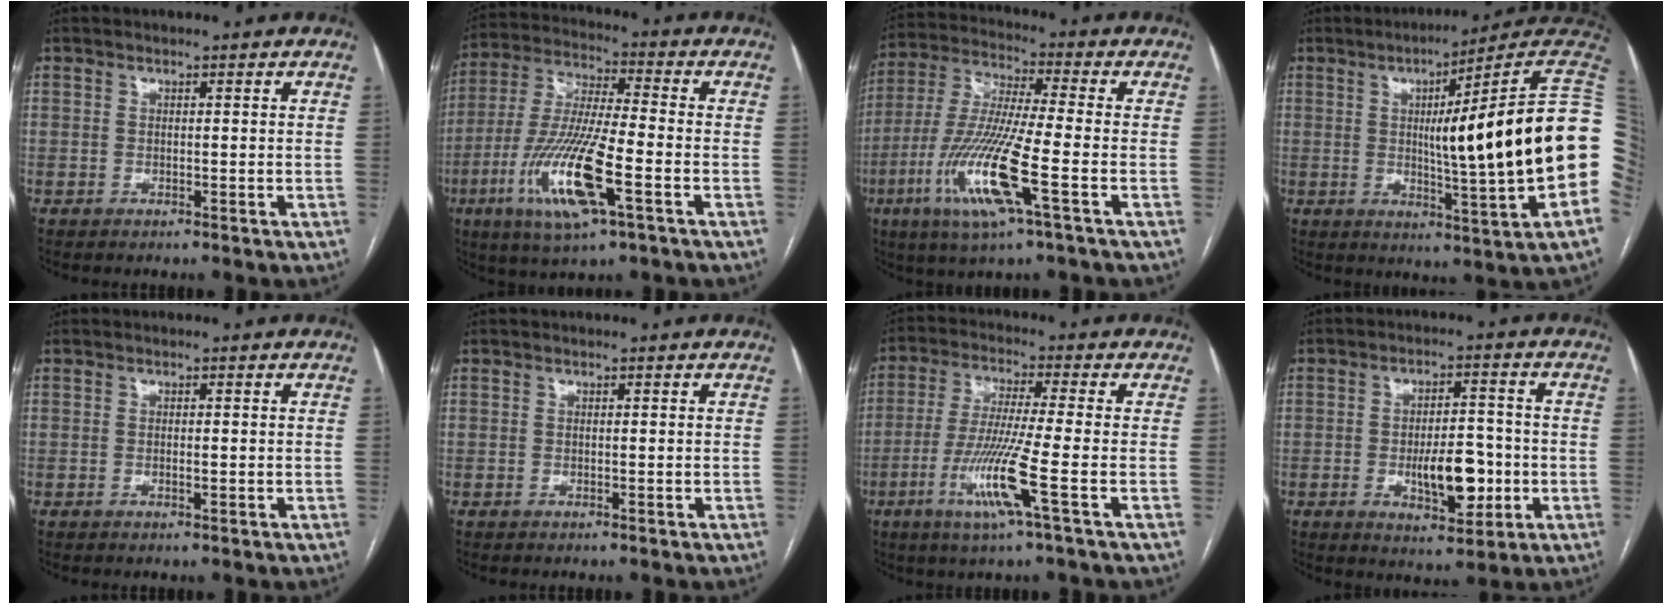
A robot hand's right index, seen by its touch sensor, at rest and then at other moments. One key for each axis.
{"total": 15.9, "fx": -5.9, "fy": 2.0, "fz": 14.6, "tx": -0.305, "ty": -0.020, "tz": -0.107}
{"total": 15.1, "fx": -5.5, "fy": 0.5, "fz": 14.1, "tx": -0.298, "ty": -0.021, "tz": -0.108}
{"total": 23.5, "fx": 1.8, "fy": -0.2, "fz": 23.4, "tx": -0.207, "ty": 0.019, "tz": 0.014}
{"total": 0.7, "fx": -0.2, "fy": 0.1, "fz": 0.7, "tx": -0.013, "ty": -0.001, "tz": -0.002}
{"total": 0.0}
{"total": 9.9, "fx": -3.7, "fy": -1.2, "fz": 9.1, "tx": -0.184, "ty": -0.023, "tz": -0.076}
{"total": 9.0, "fx": -2.1, "fy": 3.5, "fz": 8.0, "tx": -0.128, "ty": 0.003, "tz": -0.026}